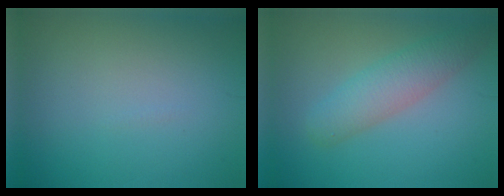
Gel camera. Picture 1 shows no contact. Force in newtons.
{"total": 3.7, "press": 3.7, "slide": 0.2}